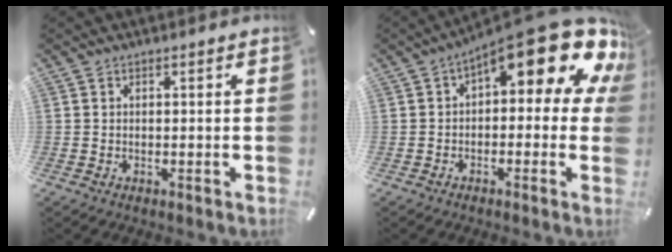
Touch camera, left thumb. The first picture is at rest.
{"total": 16.5, "force": [9.2, 6.0, 12.4], "torque": [-0.173, -0.074, 0.153]}